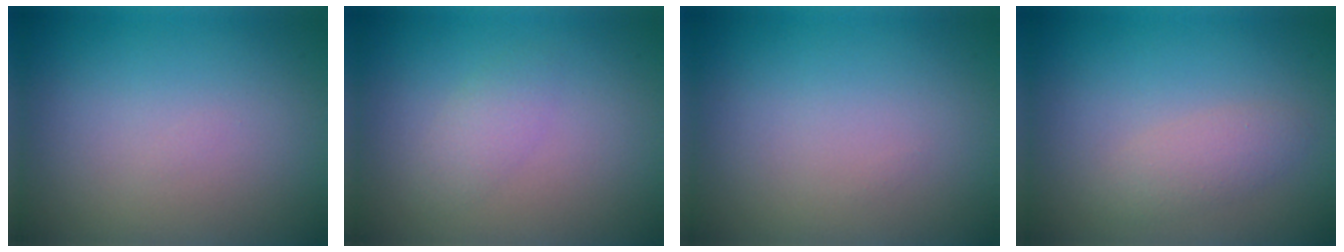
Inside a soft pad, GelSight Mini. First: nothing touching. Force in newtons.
{"total": 1.5, "press": 1.5, "slide": 0.0}
{"total": 0.0}
{"total": 1.9, "press": 1.9, "slide": 0.0}